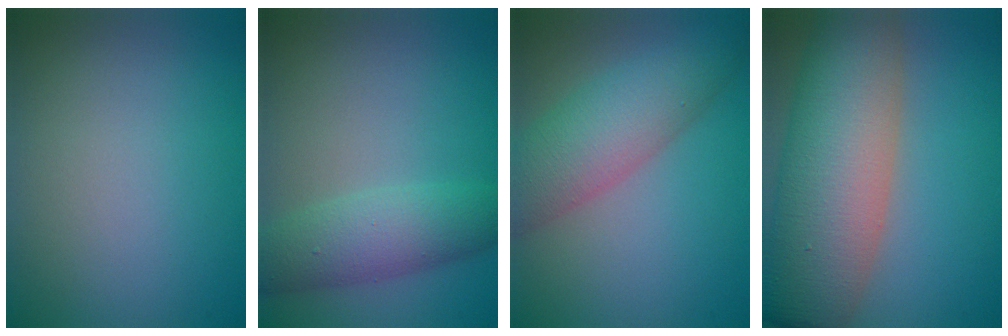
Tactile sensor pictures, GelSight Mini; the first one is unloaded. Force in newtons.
{"total": 4.7, "press": 4.7, "slide": 0.2}
{"total": 6.4, "press": 6.4, "slide": 0.2}
{"total": 12.3, "press": 12.2, "slide": 0.9}